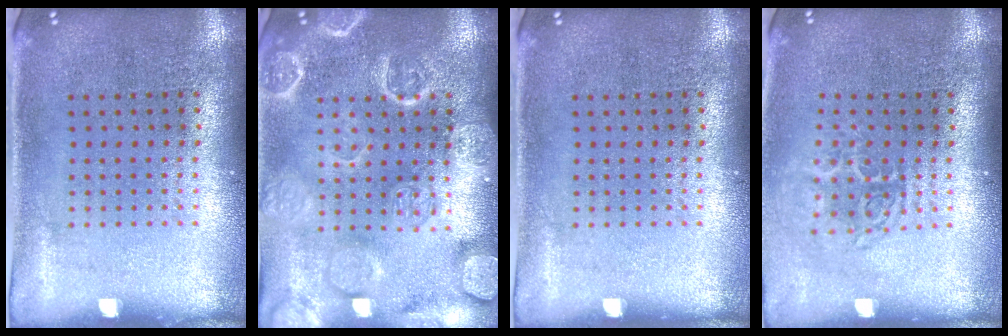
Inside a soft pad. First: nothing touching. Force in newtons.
{"total": 5.5, "press": 5.4, "slide": 0.8}
{"total": 0.0}
{"total": 1.6, "press": 1.2, "slide": 1.2}